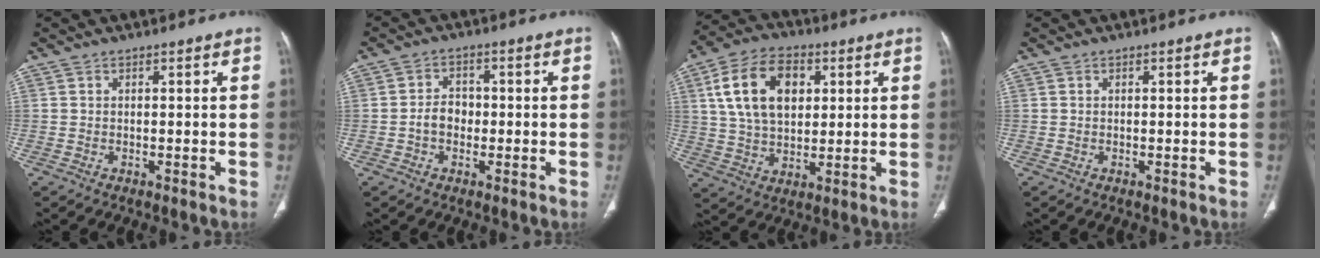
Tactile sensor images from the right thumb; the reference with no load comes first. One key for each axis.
{"total": 4.0, "fx": -0.8, "fy": 3.1, "fz": 2.4, "tx": -0.028, "ty": 0.015, "tz": -0.021}
{"total": 15.3, "fx": 4.4, "fy": 9.8, "fz": 10.8, "tx": -0.173, "ty": 0.001, "tz": 0.081}
{"total": 0.0}